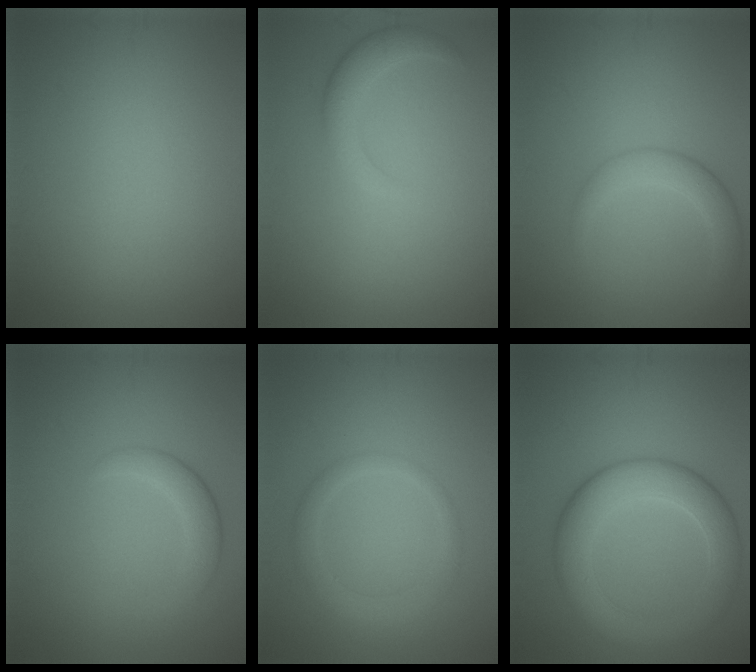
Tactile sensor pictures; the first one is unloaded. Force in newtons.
{"total": 2.8, "press": 2.8, "slide": 0.3}
{"total": 2.9, "press": 2.9, "slide": 0.2}
{"total": 2.7, "press": 2.7, "slide": 0.2}
{"total": 2.6, "press": 2.6, "slide": 0.0}
{"total": 7.3, "press": 7.3, "slide": 0.2}